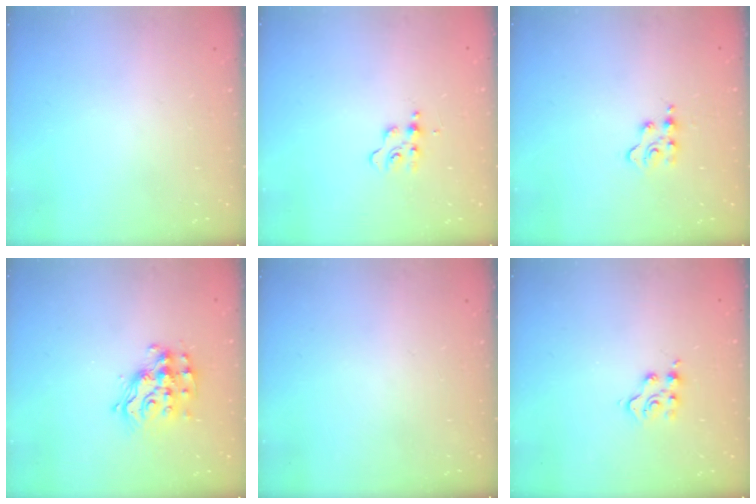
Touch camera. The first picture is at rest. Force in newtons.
{"total": 7.5, "press": 7.4, "slide": 0.6}
{"total": 3.5, "press": 3.5, "slide": 0.4}
{"total": 13.4, "press": 13.3, "slide": 0.9}
{"total": 0.0}
{"total": 4.5, "press": 4.4, "slide": 0.3}